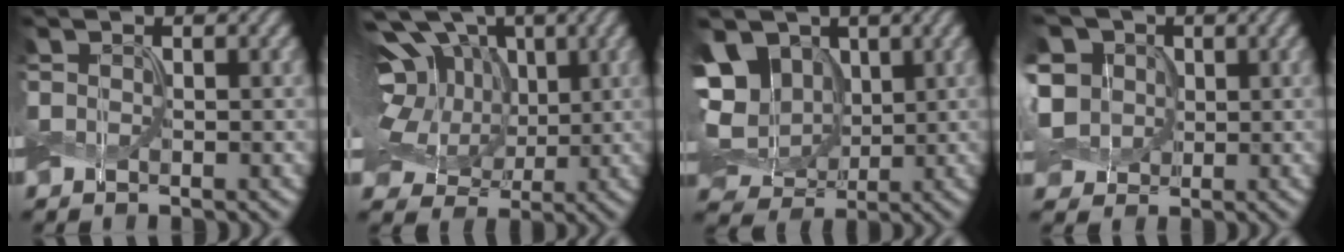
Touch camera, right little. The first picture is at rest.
{"total": 11.6, "force": [3.0, 8.4, 7.5], "torque": [-0.156, 0.030, 0.028]}
{"total": 10.1, "force": [2.6, 7.9, 5.7], "torque": [-0.133, 0.025, 0.029]}
{"total": 7.8, "force": [1.7, 6.4, 4.1], "torque": [-0.108, 0.036, 0.012]}